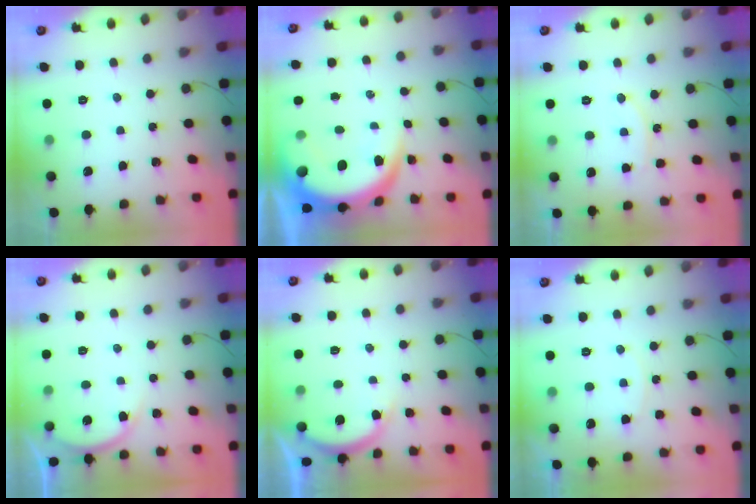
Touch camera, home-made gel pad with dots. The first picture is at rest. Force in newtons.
{"total": 10.4, "press": 10.3, "slide": 1.1}
{"total": 7.7, "press": 7.7, "slide": 0.3}
{"total": 3.4, "press": 3.4, "slide": 0.5}
{"total": 4.0, "press": 4.0, "slide": 0.6}
{"total": 5.6, "press": 5.6, "slide": 0.5}